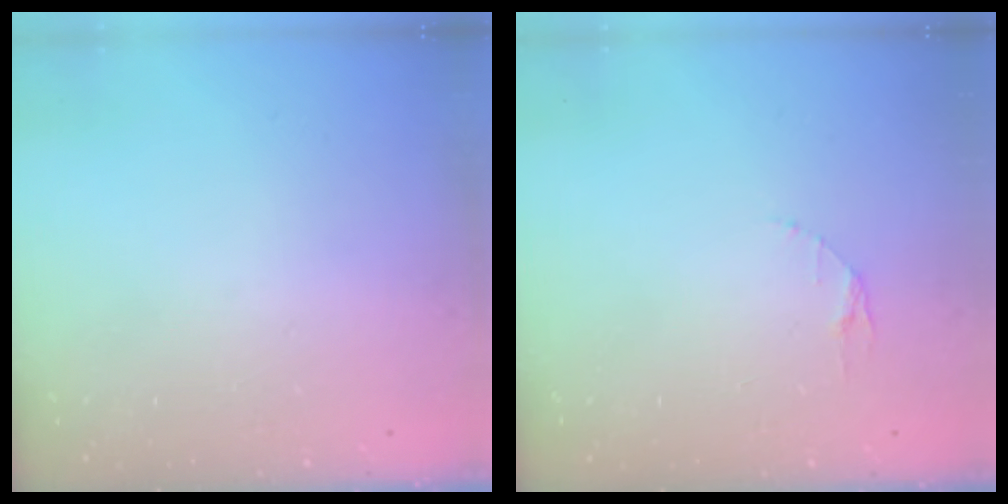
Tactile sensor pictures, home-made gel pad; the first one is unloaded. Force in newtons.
{"total": 3.5, "press": 3.4, "slide": 0.4}